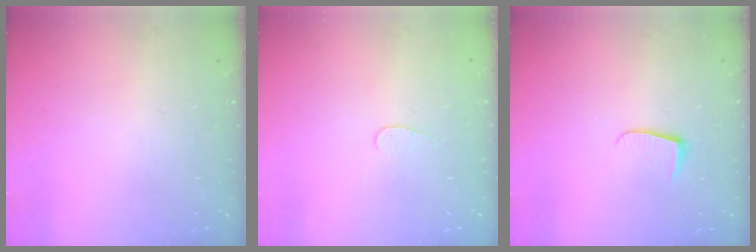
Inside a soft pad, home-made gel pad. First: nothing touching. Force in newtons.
{"total": 2.8, "press": 2.8, "slide": 0.3}
{"total": 5.4, "press": 5.3, "slide": 0.5}